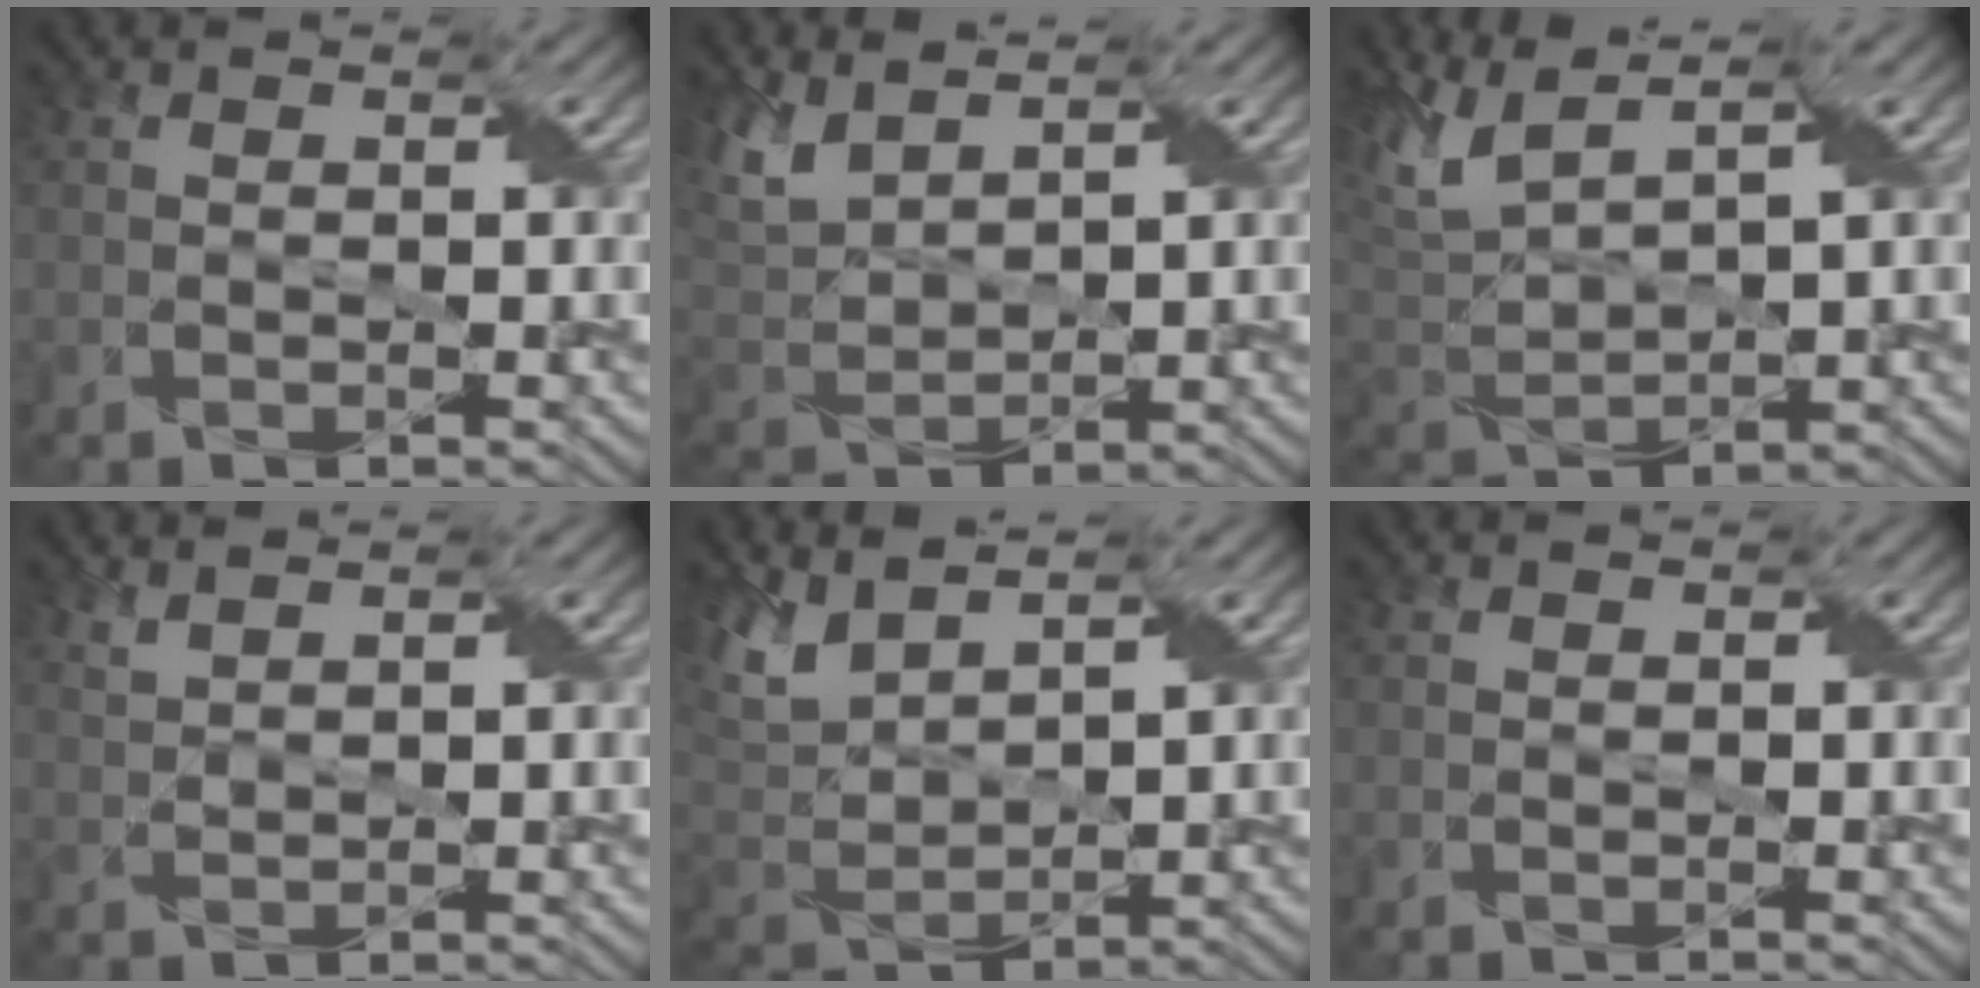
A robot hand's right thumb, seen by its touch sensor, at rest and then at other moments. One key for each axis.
{"total": 6.4, "fx": 4.6, "fy": 2.3, "fz": 3.8, "tx": -0.107, "ty": 0.011, "tz": 0.096}
{"total": 8.2, "fx": 4.9, "fy": 2.5, "fz": 6.1, "tx": -0.160, "ty": 0.018, "tz": 0.097}
{"total": 2.0, "fx": 1.7, "fy": 0.2, "fz": 1.0, "tx": -0.026, "ty": 0.004, "tz": 0.039}
{"total": 7.0, "fx": 5.2, "fy": 2.4, "fz": 4.1, "tx": -0.114, "ty": 0.012, "tz": 0.106}
{"total": 0.0}